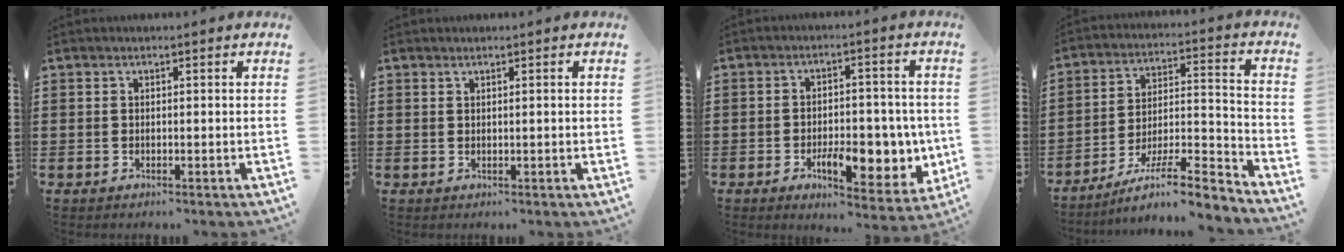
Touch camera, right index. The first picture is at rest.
{"total": 0.6, "force": [0.3, -0.3, 0.5], "torque": [-0.008, 0.000, 0.005]}
{"total": 9.6, "force": [-2.5, 5.0, 7.8], "torque": [-0.098, -0.003, -0.039]}
{"total": 7.0, "force": [-5.7, 0.3, 4.0], "torque": [-0.060, -0.005, -0.112]}